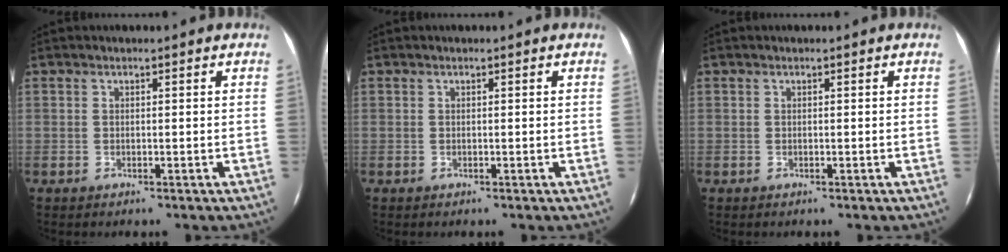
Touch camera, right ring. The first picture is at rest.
{"total": 0.0}
{"total": 0.0}